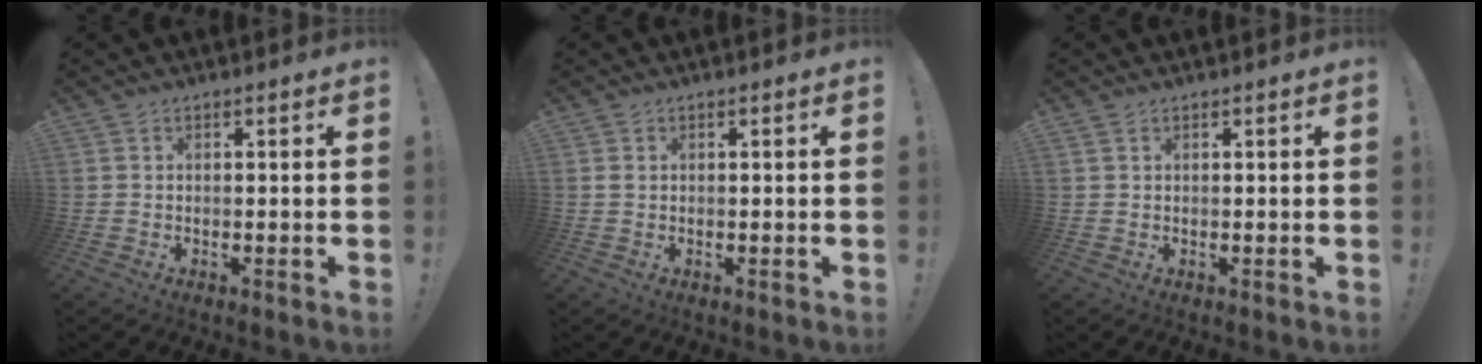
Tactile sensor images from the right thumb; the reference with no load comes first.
{"total": 0.9, "force": [0.4, 0.6, 0.6], "torque": [-0.006, 0.001, 0.005]}
{"total": 0.7, "force": [-0.3, -0.4, -0.4], "torque": [0.005, 0.005, -0.006]}